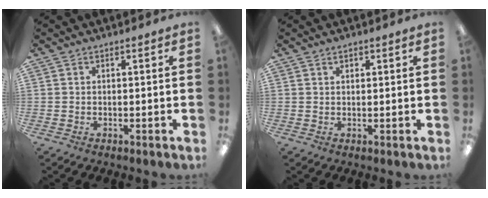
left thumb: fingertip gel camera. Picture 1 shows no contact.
{"total": 1.1, "force": [0.8, 0.5, 0.6], "torque": [-0.012, 0.001, 0.014]}